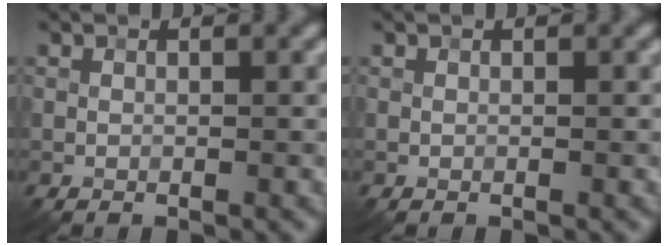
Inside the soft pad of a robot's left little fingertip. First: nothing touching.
{"total": 0.0}